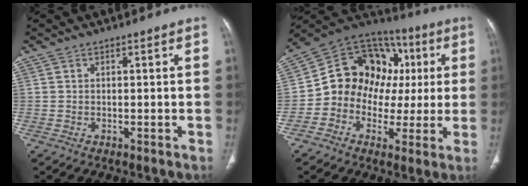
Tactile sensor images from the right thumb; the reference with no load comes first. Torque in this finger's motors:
{"motor_torque": [0.64, 2.49, 1.16, -0.59, 0.07]}